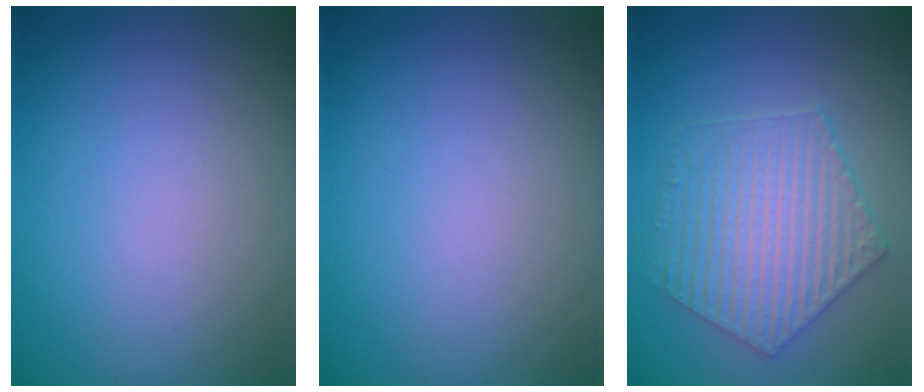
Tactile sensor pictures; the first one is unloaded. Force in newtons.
{"total": 0.0}
{"total": 5.0, "press": 4.3, "slide": 2.6}